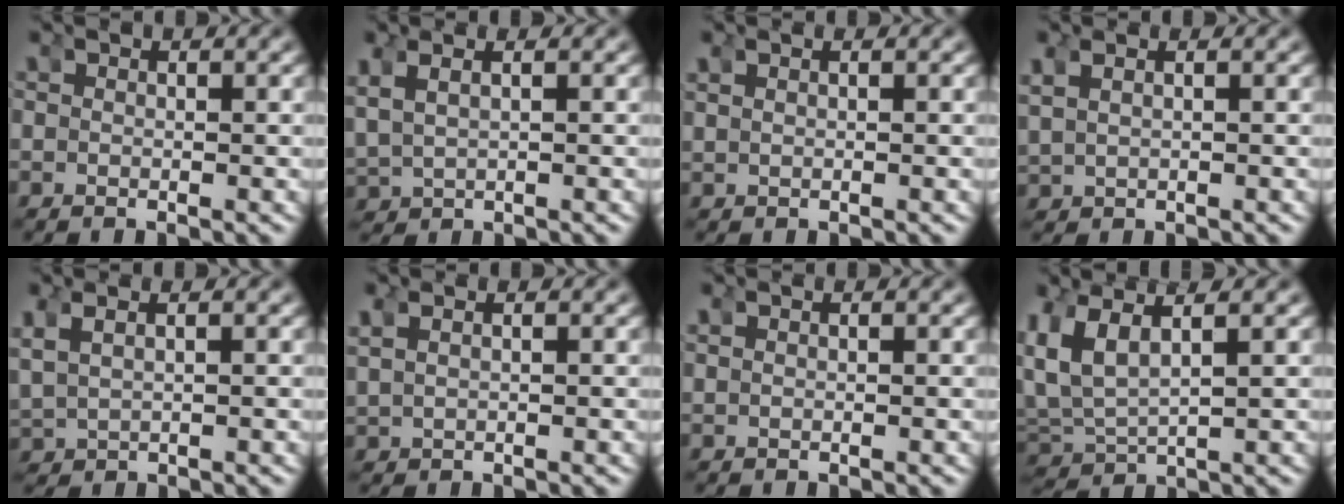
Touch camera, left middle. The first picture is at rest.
{"total": 3.2, "force": [1.0, 2.3, 2.0], "torque": [-0.057, 0.001, 0.028]}
{"total": 0.8, "force": [0.6, 0.0, 0.6], "torque": [-0.013, 0.001, 0.017]}
{"total": 1.9, "force": [0.9, 1.1, 1.3], "torque": [-0.035, 0.005, 0.026]}
{"total": 2.8, "force": [0.9, 1.9, 1.7], "torque": [-0.049, 0.000, 0.029]}
{"total": 1.6, "force": [0.8, 0.8, 1.2], "torque": [-0.030, 0.004, 0.024]}
{"total": 0.5, "force": [0.4, -0.1, 0.4], "torque": [-0.007, 0.000, 0.012]}
{"total": 8.5, "force": [1.5, 6.8, 4.9], "torque": [-0.154, -0.023, 0.036]}